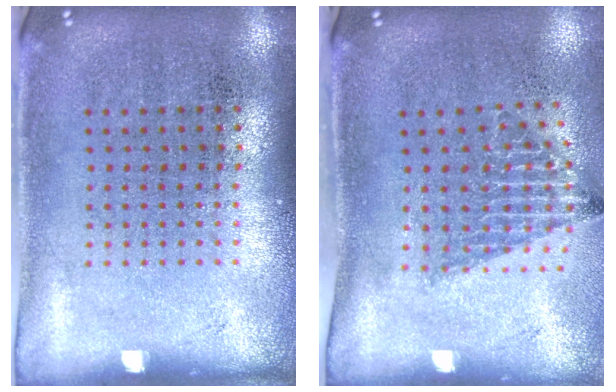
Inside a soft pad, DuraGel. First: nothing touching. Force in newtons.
{"total": 1.4, "press": 1.1, "slide": 0.9}